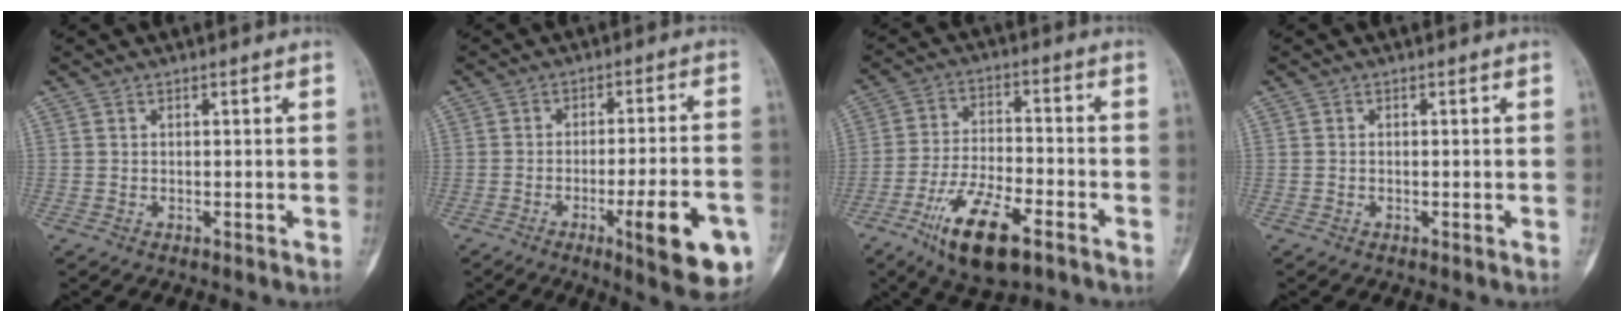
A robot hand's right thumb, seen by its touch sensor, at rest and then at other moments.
{"total": 14.3, "force": [-5.7, 2.8, 12.9], "torque": [-0.170, 0.011, -0.073]}
{"total": 14.1, "force": [-7.8, 5.3, 10.5], "torque": [-0.188, 0.030, -0.133]}
{"total": 0.0}